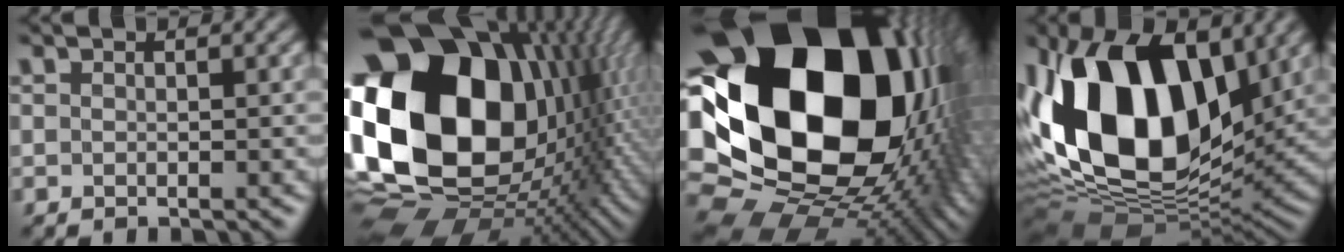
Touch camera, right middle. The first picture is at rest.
{"total": 22.3, "force": [2.2, 16.1, 15.2], "torque": [-0.338, -0.007, 0.056]}
{"total": 23.5, "force": [3.6, 16.9, 15.9], "torque": [-0.299, -0.064, 0.093]}
{"total": 16.6, "force": [3.9, 10.3, 12.4], "torque": [-0.258, 0.005, 0.057]}